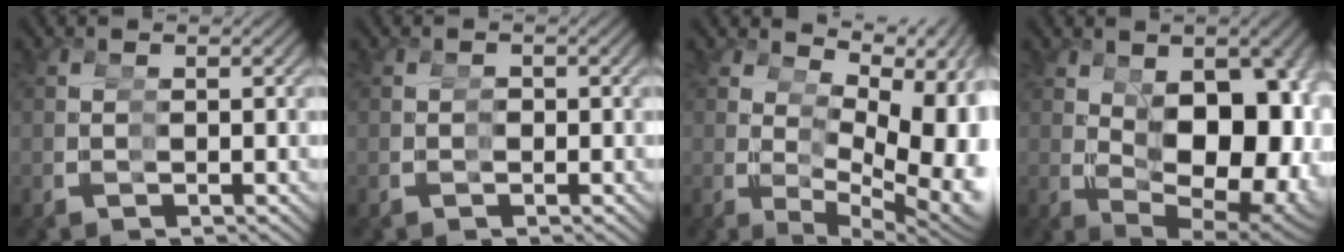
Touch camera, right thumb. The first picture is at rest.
{"total": 1.3, "force": [-0.3, 1.0, 0.7], "torque": [-0.010, -0.011, -0.004]}
{"total": 10.8, "force": [1.3, 5.6, 9.1], "torque": [-0.145, -0.023, 0.039]}
{"total": 14.2, "force": [0.1, 8.2, 11.6], "torque": [-0.202, -0.051, 0.025]}